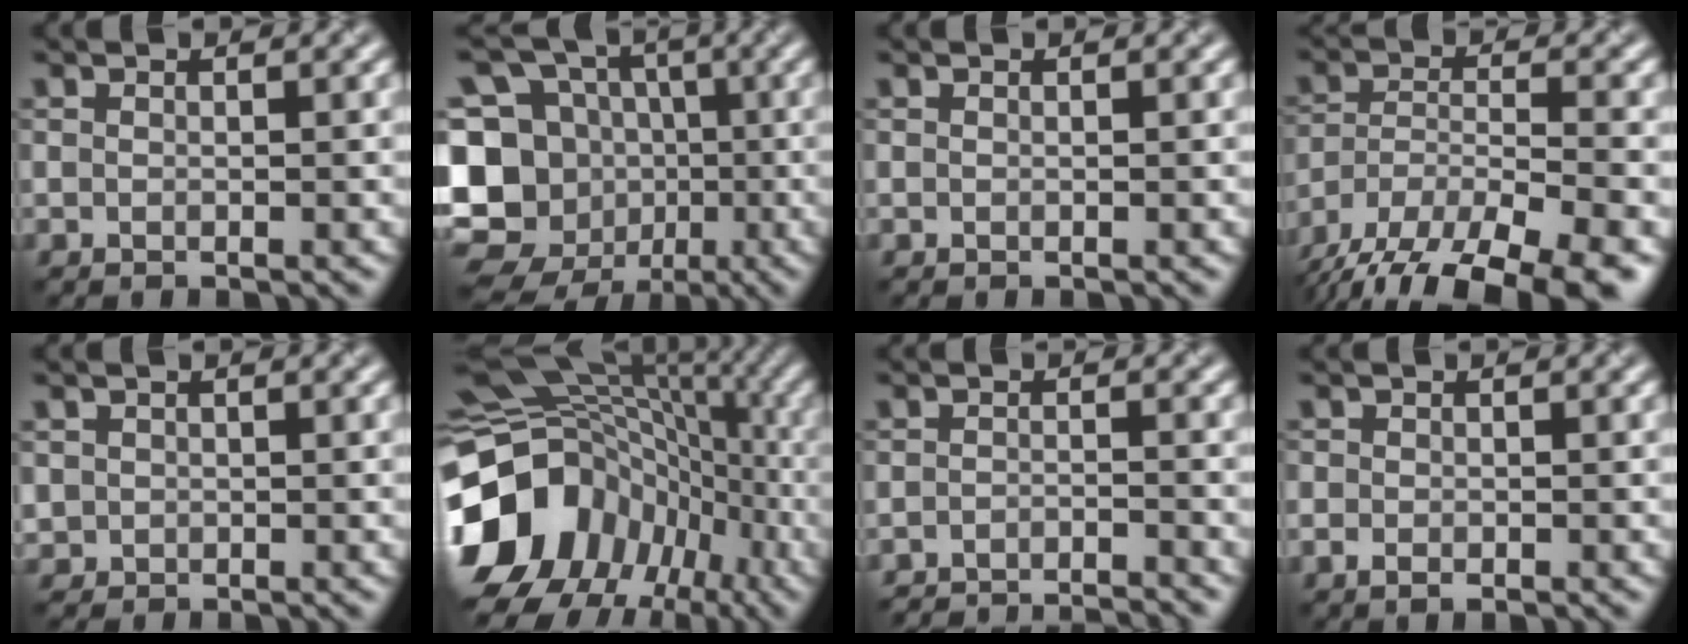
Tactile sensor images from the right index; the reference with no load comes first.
{"total": 16.1, "force": [-5.3, 13.9, 6.0], "torque": [-0.158, -0.001, -0.082]}
{"total": 0.0}
{"total": 13.7, "force": [-10.8, 5.0, 6.9], "torque": [-0.125, -0.034, -0.156]}
{"total": 1.0, "force": [0.0, 1.0, 0.0], "torque": [0.010, -0.004, 0.001]}
{"total": 15.0, "force": [-4.5, 12.2, 7.5], "torque": [-0.167, -0.001, -0.085]}
{"total": 6.8, "force": [-6.6, 0.8, 1.2], "torque": [-0.012, -0.004, -0.093]}
{"total": 1.5, "force": [-0.6, 1.1, 0.9], "torque": [-0.015, -0.003, -0.013]}